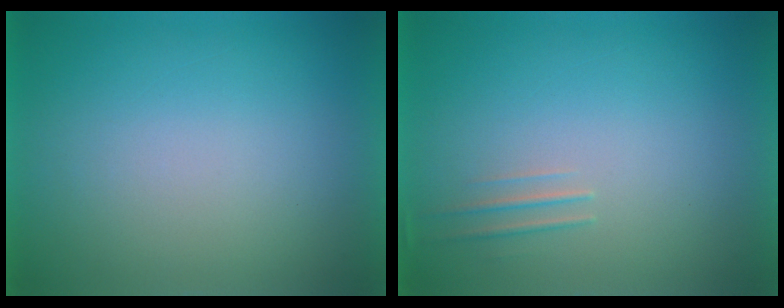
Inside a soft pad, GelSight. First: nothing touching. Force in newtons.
{"total": 1.1}